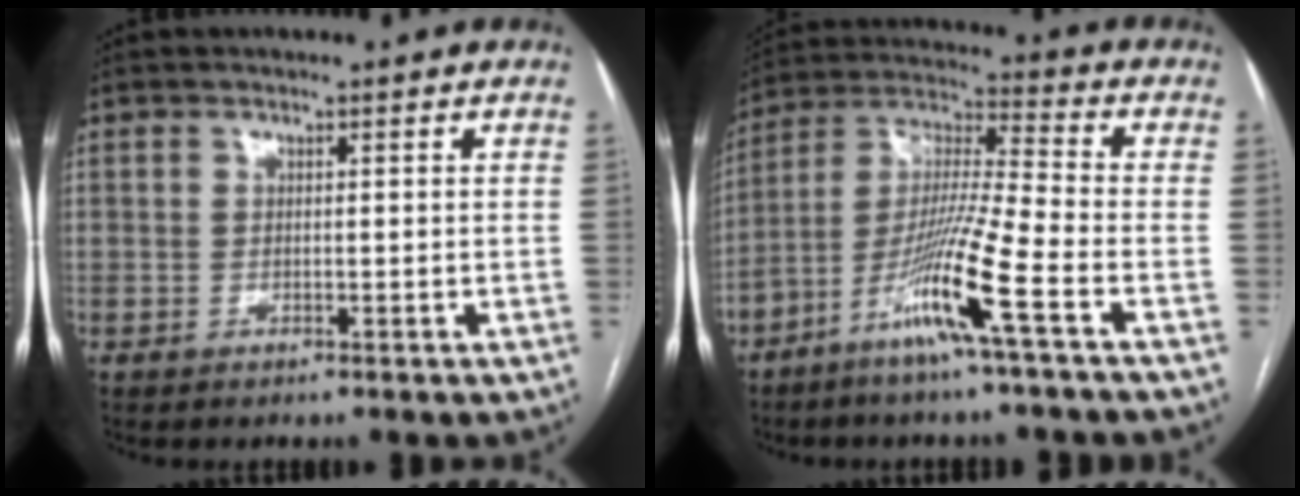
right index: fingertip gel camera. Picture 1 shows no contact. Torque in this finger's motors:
{"motor_torque": [1.14, -1.00, 0.42, 0.21]}